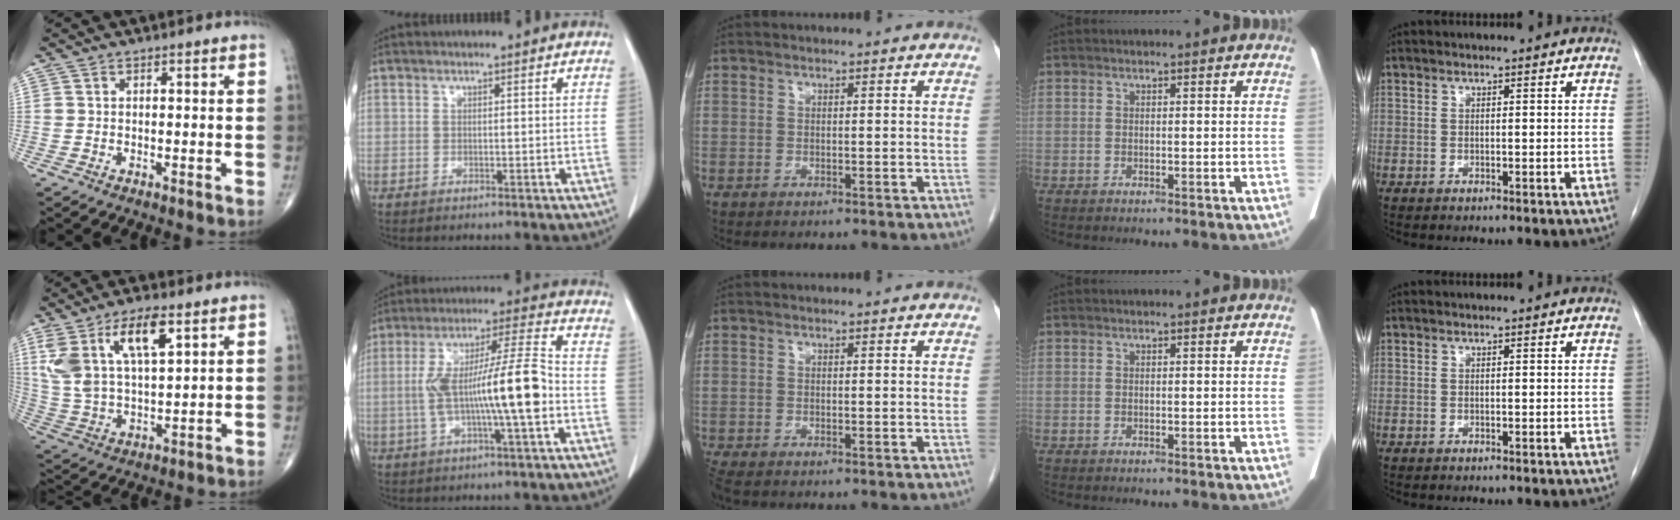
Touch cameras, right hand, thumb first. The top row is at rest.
{"thumb": {"total": 14.3, "force": [6.7, 5.7, 11.3], "torque": [-0.218, -0.015, 0.132]}, "index": {"total": 13.3, "force": [-2.2, 0.6, 13.1], "torque": [-0.240, 0.017, -0.038]}, "middle": {"total": 2.9, "force": [-2.2, 1.1, 1.4], "torque": [-0.034, -0.010, -0.038]}}